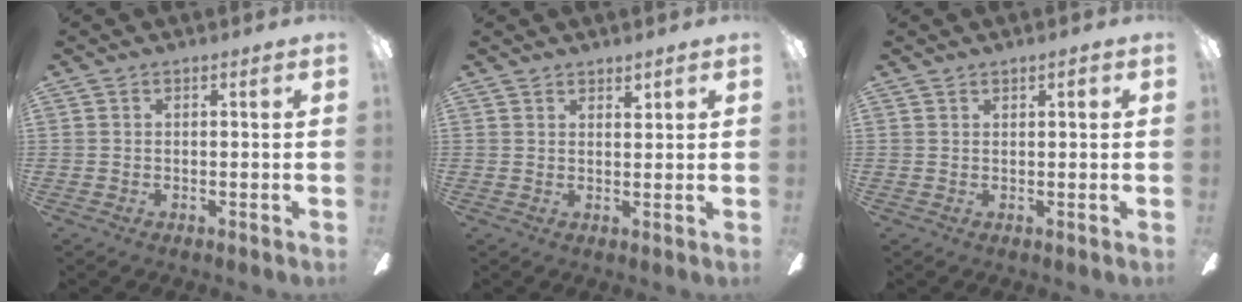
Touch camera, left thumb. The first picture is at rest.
{"total": 2.1, "force": [1.9, 0.7, 0.7], "torque": [-0.008, -0.008, 0.033]}
{"total": 1.4, "force": [0.9, 0.3, 1.0], "torque": [-0.013, -0.002, 0.013]}